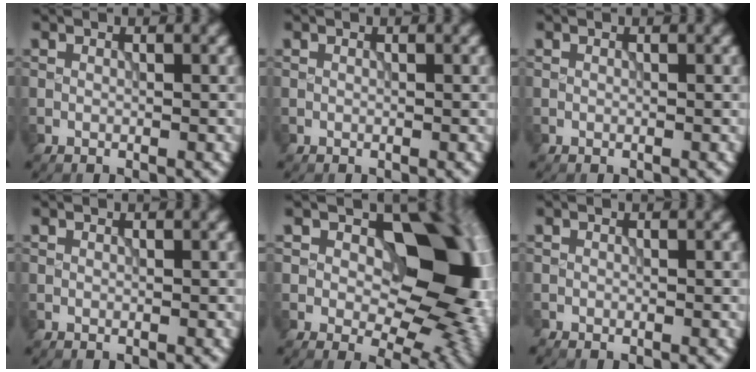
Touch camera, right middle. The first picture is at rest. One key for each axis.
{"total": 0.0}
{"total": 0.0}
{"total": 0.0}
{"total": 15.5, "fx": 2.1, "fy": 10.1, "fz": 11.6, "tx": -0.100, "ty": 0.002, "tz": 0.051}
{"total": 0.5, "fx": -0.5, "fy": -0.1, "fz": -0.2, "tx": 0.005, "ty": -0.001, "tz": -0.007}